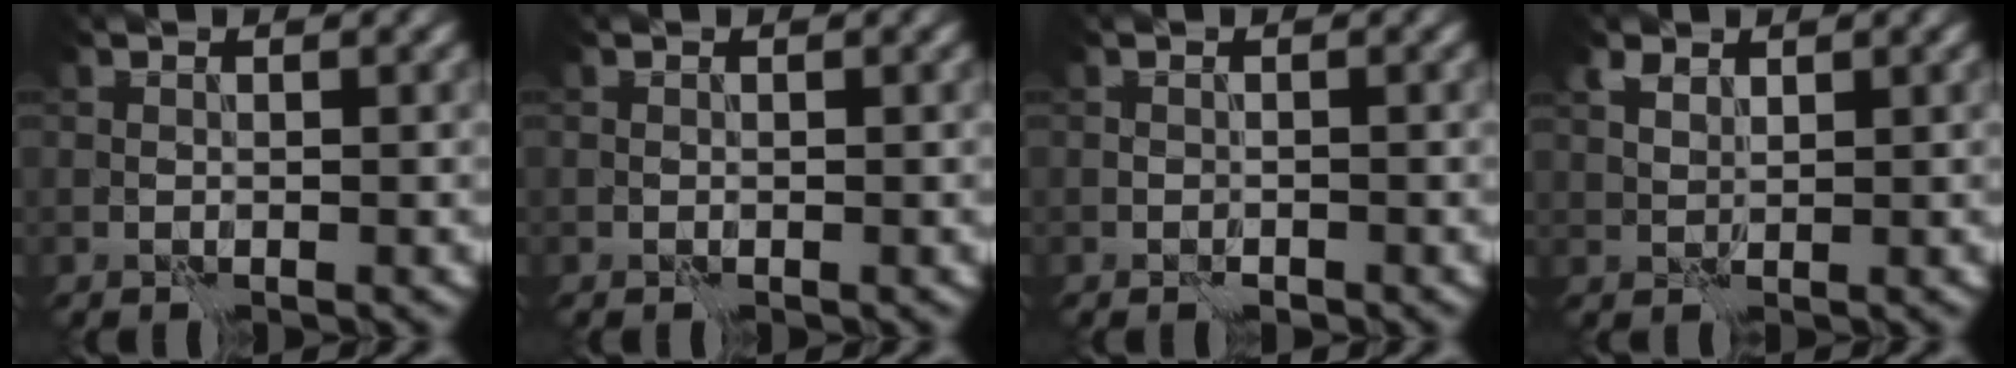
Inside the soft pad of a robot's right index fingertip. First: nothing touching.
{"total": 0.0}
{"total": 0.6, "force": [-0.5, 0.3, 0.2], "torque": [-0.003, 0.000, -0.009]}
{"total": 1.6, "force": [1.4, 0.7, 0.5], "torque": [-0.013, 0.001, 0.028]}